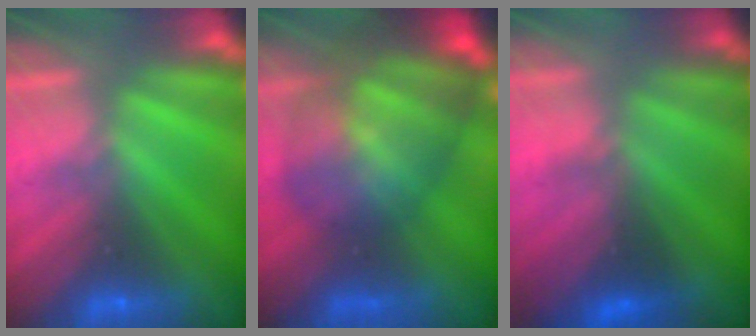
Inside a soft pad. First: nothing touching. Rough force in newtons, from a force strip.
{"total": 7.6}
{"total": 2.2}